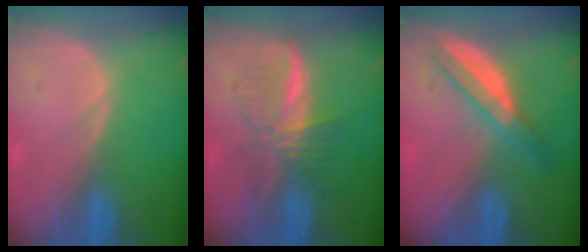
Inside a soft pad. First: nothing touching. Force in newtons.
{"total": 6.2, "press": 6.1, "slide": 0.8}
{"total": 6.2, "press": 5.4, "slide": 3.1}